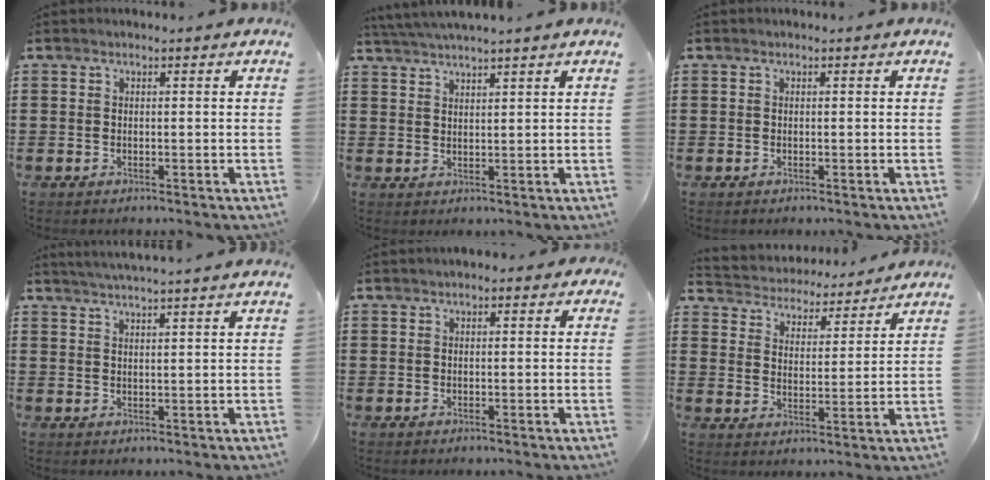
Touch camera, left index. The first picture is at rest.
{"total": 2.9, "force": [2.7, -0.9, 0.6], "torque": [-0.019, -0.006, 0.050]}
{"total": 0.0}
{"total": 2.8, "force": [2.5, -1.1, 0.6], "torque": [-0.015, -0.009, 0.046]}
{"total": 1.0, "force": [0.2, 0.6, 0.8], "torque": [-0.016, 0.006, 0.002]}
{"total": 4.3, "force": [4.3, 0.2, -0.3], "torque": [-0.021, -0.035, 0.069]}